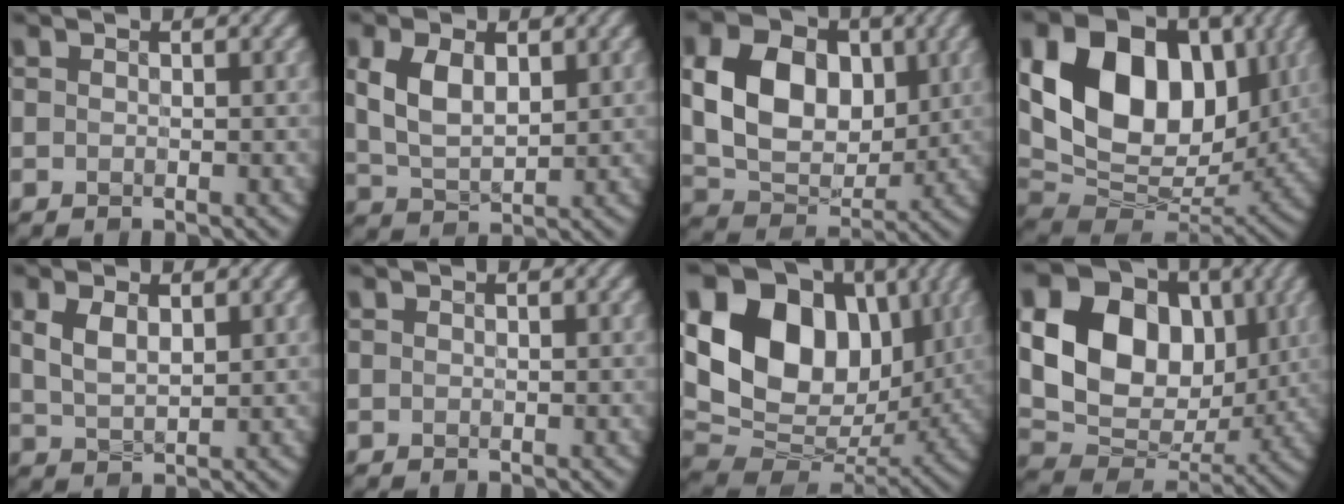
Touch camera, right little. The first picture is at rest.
{"total": 4.4, "force": [0.8, 2.5, 3.5], "torque": [-0.082, -0.002, 0.023]}
{"total": 8.7, "force": [1.1, 6.2, 6.0], "torque": [-0.125, -0.004, 0.019]}
{"total": 14.6, "force": [3.6, 9.9, 10.1], "torque": [-0.177, 0.015, 0.064]}
{"total": 2.4, "force": [0.6, 1.2, 2.0], "torque": [-0.052, -0.002, 0.021]}
{"total": 0.0}
{"total": 16.3, "force": [4.4, 11.7, 10.4], "torque": [-0.195, 0.030, 0.077]}
{"total": 14.0, "force": [2.6, 10.5, 8.9], "torque": [-0.159, 0.015, 0.043]}